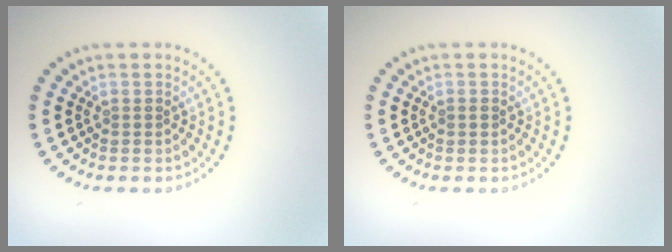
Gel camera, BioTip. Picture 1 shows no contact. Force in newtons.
{"total": 0.7, "press": 0.7, "slide": 0.2}